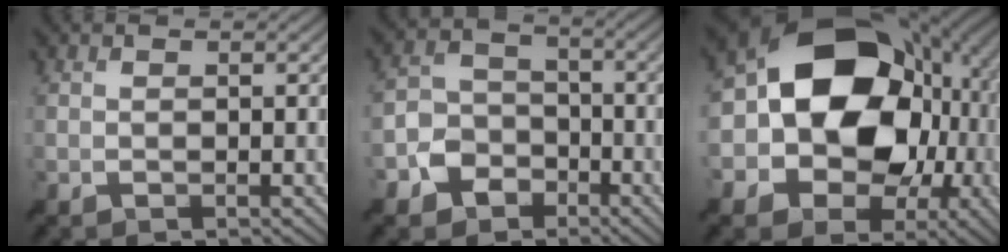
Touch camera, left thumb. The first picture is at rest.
{"total": 6.6, "force": [-3.5, 5.1, 2.2], "torque": [-0.052, 0.001, -0.083]}
{"total": 20.5, "force": [0.8, 16.2, 12.5], "torque": [-0.232, -0.009, 0.011]}